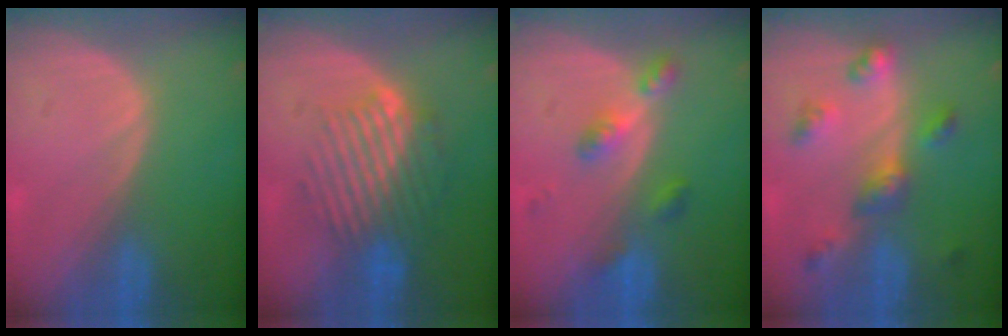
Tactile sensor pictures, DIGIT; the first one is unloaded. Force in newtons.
{"total": 9.2, "press": 8.0, "slide": 4.7}
{"total": 4.6, "press": 4.2, "slide": 1.9}
{"total": 5.9, "press": 5.8, "slide": 0.9}